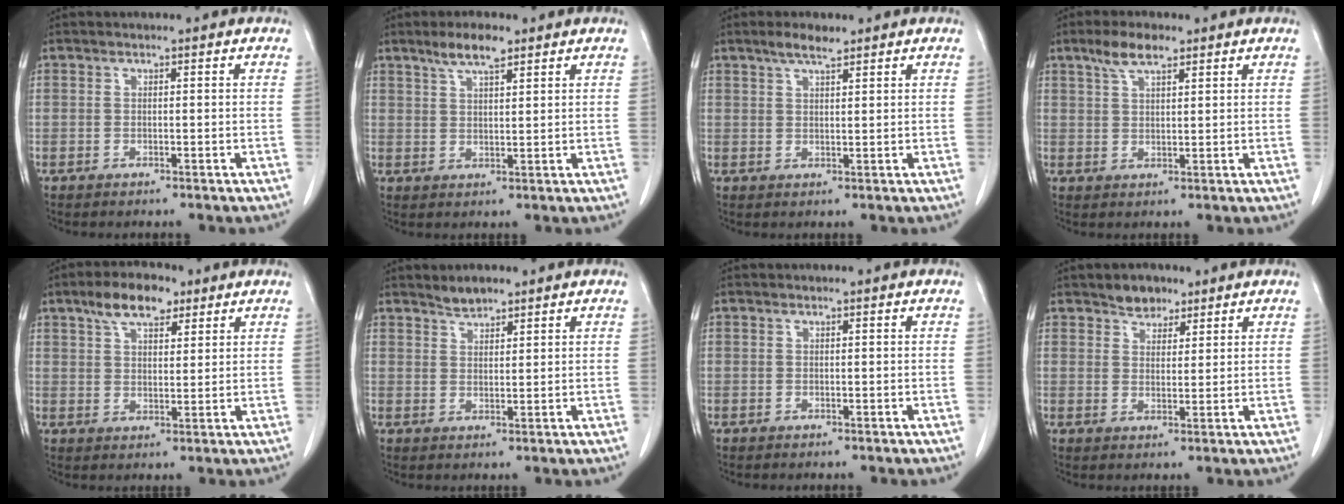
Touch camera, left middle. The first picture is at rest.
{"total": 4.9, "force": [3.5, 1.0, 3.3], "torque": [-0.067, 0.005, 0.065]}
{"total": 3.3, "force": [2.6, 0.7, 2.0], "torque": [-0.043, 0.004, 0.048]}
{"total": 4.7, "force": [3.3, 1.4, 3.1], "torque": [-0.067, 0.011, 0.064]}
{"total": 7.5, "force": [4.8, 3.2, 4.8], "torque": [-0.086, 0.017, 0.085]}
{"total": 2.6, "force": [2.4, 0.8, 0.8], "torque": [-0.018, 0.002, 0.043]}
{"total": 0.0}
{"total": 3.5, "force": [2.7, 2.0, 1.0], "torque": [-0.015, 0.004, 0.046]}